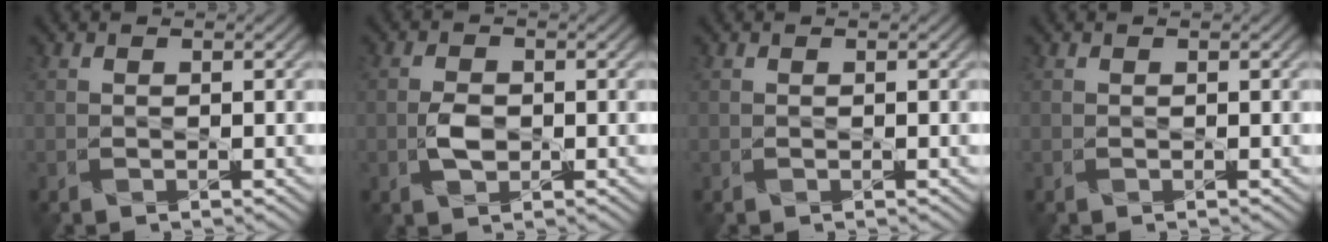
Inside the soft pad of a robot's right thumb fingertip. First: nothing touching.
{"total": 2.4, "force": [-0.7, 1.5, 1.8], "torque": [-0.036, 0.001, -0.018]}
{"total": 0.0}
{"total": 0.0}